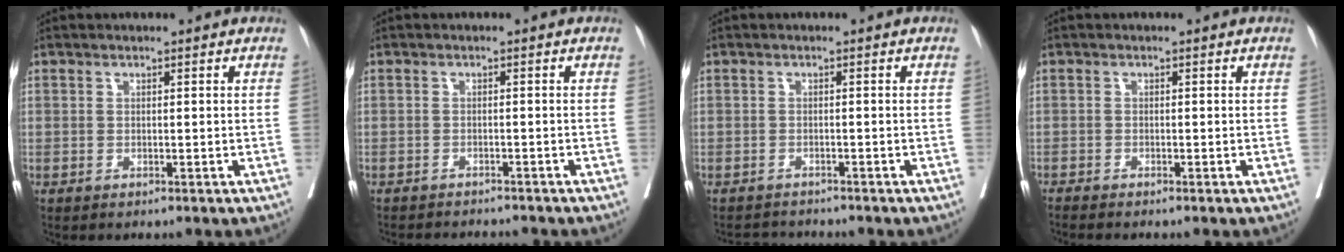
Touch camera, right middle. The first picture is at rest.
{"total": 5.5, "force": [-5.3, 0.6, 1.4], "torque": [-0.014, -0.009, -0.069]}
{"total": 2.2, "force": [-2.2, -0.1, -0.3], "torque": [0.008, -0.012, -0.039]}
{"total": 1.8, "force": [-1.6, -0.4, 0.6], "torque": [-0.007, -0.001, -0.029]}